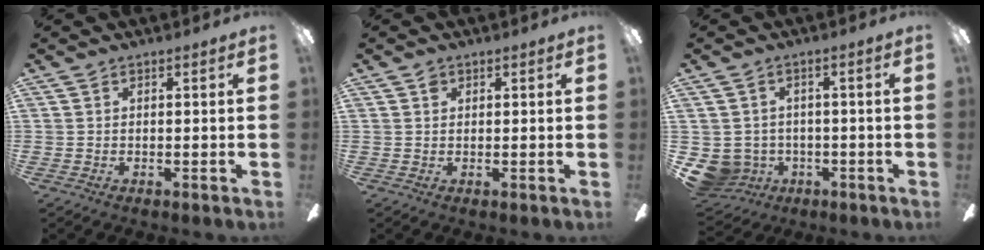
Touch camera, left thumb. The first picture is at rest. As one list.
[{"total": 1.4, "force": [0.7, 1.1, 0.6], "torque": [-0.014, 0.004, 0.012]}, {"total": 5.5, "force": [-1.3, 5.3, 0.8], "torque": [-0.058, 0.000, -0.022]}]